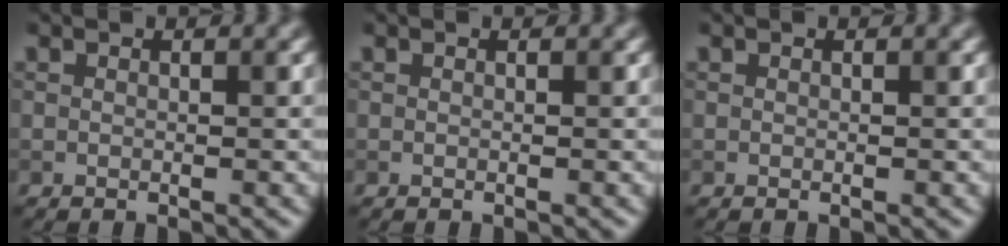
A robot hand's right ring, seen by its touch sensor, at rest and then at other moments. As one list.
[{"total": 0.0}, {"total": 0.0}]